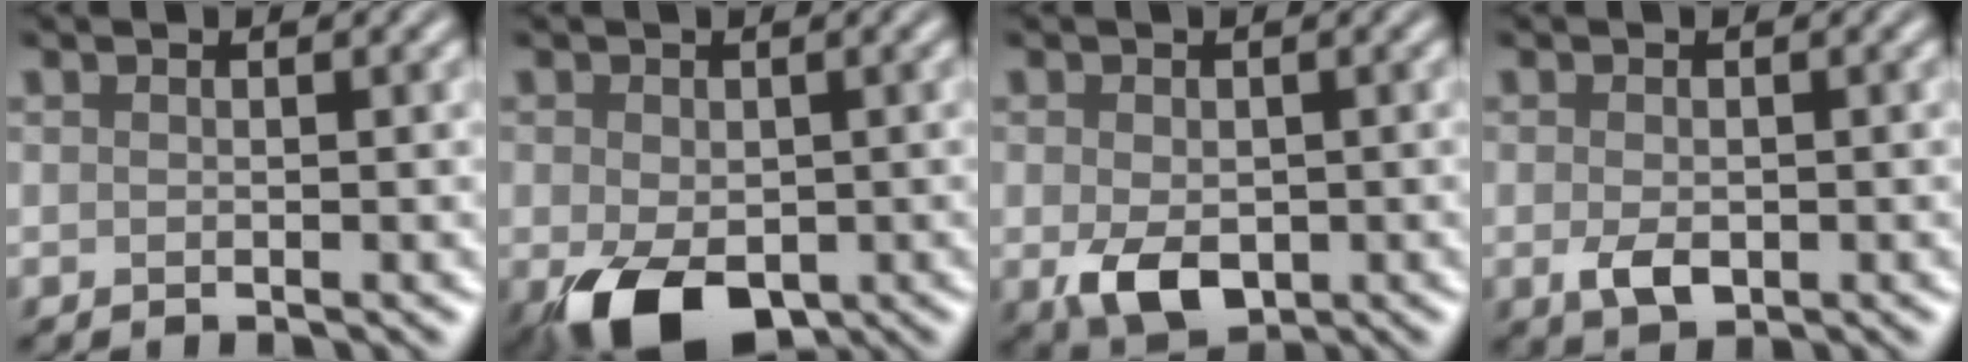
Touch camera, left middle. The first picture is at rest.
{"total": 8.1, "force": [-3.1, 5.0, 5.6], "torque": [-0.118, -0.033, -0.042]}
{"total": 5.0, "force": [-1.2, 3.3, 3.6], "torque": [-0.070, -0.018, -0.015]}
{"total": 2.6, "force": [-0.7, 1.6, 2.0], "torque": [-0.040, -0.005, -0.010]}